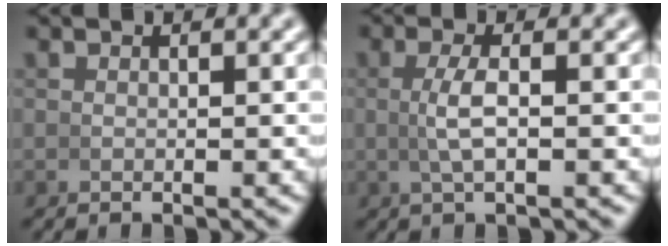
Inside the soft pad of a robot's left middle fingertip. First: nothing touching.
{"total": 2.5, "force": [0.0, 0.3, 2.4], "torque": [-0.053, 0.003, 0.002]}